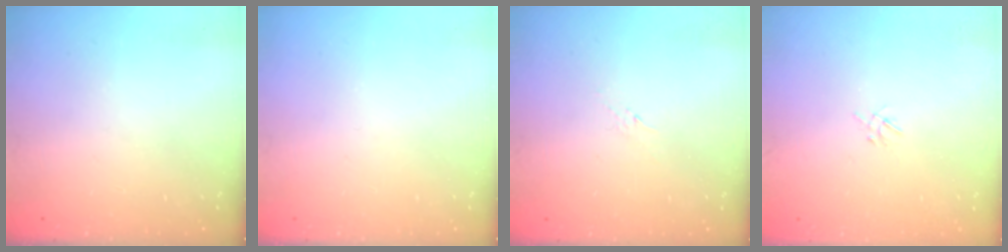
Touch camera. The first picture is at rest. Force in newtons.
{"total": 0.0}
{"total": 2.8, "press": 2.7, "slide": 0.6}
{"total": 2.0, "press": 2.0, "slide": 0.4}